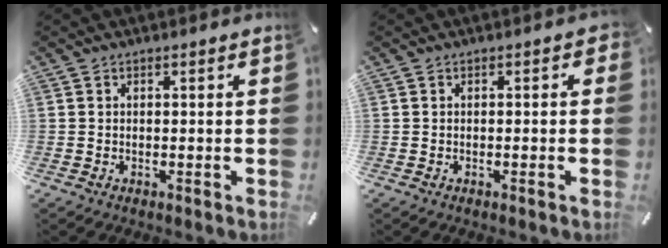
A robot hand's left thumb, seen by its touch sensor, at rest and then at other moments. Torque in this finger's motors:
{"motor_torque": [0.33, 0.28, 0.01, -0.07, 0.05]}